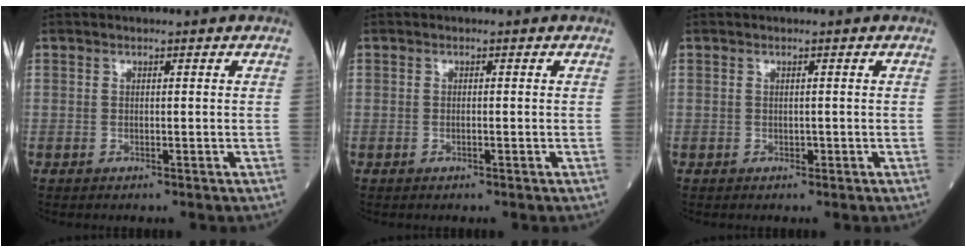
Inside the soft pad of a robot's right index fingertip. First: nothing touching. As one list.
[{"total": 0.5, "force": [-0.1, 0.0, 0.5], "torque": [-0.013, 0.000, -0.002]}, {"total": 0.6, "force": [-0.1, 0.4, 0.4], "torque": [-0.010, 0.000, -0.001]}]